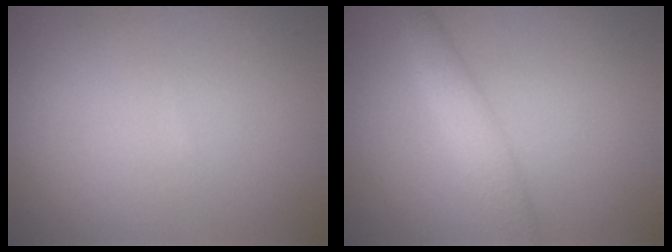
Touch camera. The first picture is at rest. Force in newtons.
{"total": 2.7, "press": 2.7, "slide": 0.0}